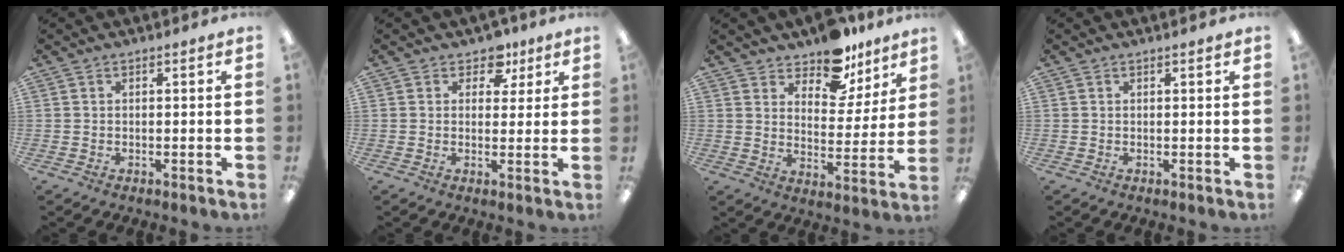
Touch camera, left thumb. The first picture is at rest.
{"total": 5.5, "force": [3.4, 3.8, 2.2], "torque": [-0.024, -0.012, 0.056]}
{"total": 12.2, "force": [9.8, 5.9, 4.0], "torque": [-0.049, -0.074, 0.178]}
{"total": 0.6, "force": [0.4, 0.1, 0.4], "torque": [-0.009, 0.001, 0.008]}